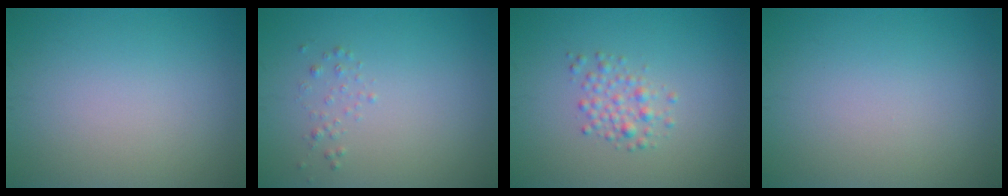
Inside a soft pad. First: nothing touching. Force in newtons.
{"total": 0.7, "press": 0.7, "slide": 0.0}
{"total": 1.9, "press": 1.9, "slide": 0.0}
{"total": 0.0}